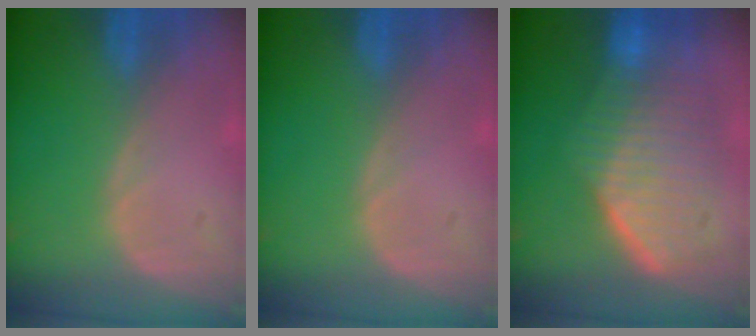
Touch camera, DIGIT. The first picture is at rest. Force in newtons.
{"total": 0.0}
{"total": 9.7, "press": 9.1, "slide": 3.4}